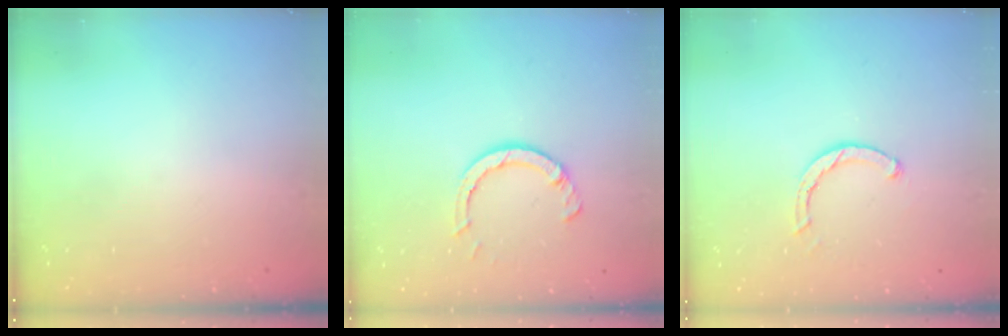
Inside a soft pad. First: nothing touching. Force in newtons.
{"total": 5.7, "press": 5.6, "slide": 0.7}
{"total": 2.4, "press": 2.4, "slide": 0.1}